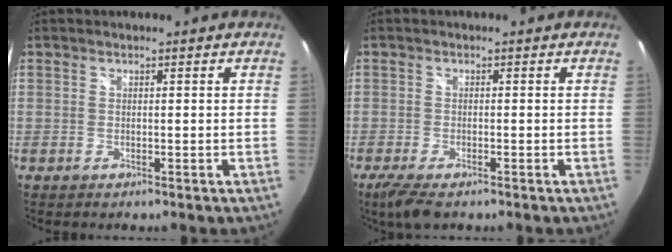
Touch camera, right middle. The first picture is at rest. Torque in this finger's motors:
{"motor_torque": [0.82, -0.74, 0.14, 0.08]}